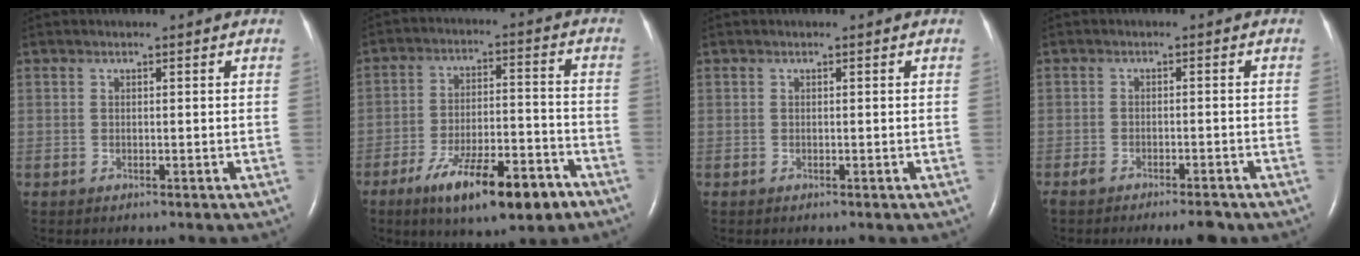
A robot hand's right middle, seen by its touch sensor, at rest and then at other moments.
{"total": 14.0, "force": [-8.6, 3.5, 10.5], "torque": [-0.167, -0.002, -0.132]}
{"total": 0.0}
{"total": 4.3, "force": [-3.5, 0.9, 2.3], "torque": [-0.037, -0.005, -0.054]}